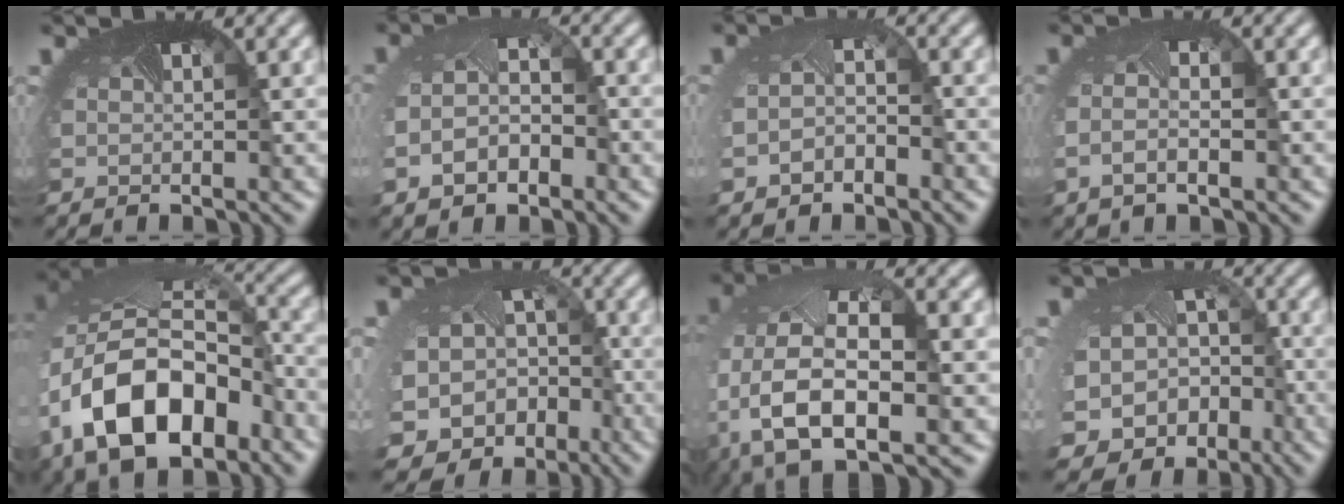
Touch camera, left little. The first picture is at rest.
{"total": 3.8, "force": [-1.3, 2.4, 2.7], "torque": [-0.070, -0.008, -0.027]}
{"total": 2.1, "force": [-1.1, 1.3, 1.3], "torque": [-0.042, -0.004, -0.025]}
{"total": 2.0, "force": [-0.8, 0.7, 1.7], "torque": [-0.056, -0.008, -0.016]}
{"total": 15.1, "force": [-5.6, 9.8, 10.0], "torque": [-0.213, -0.028, -0.092]}
{"total": 15.1, "force": [-7.9, 11.9, 5.0], "torque": [-0.116, -0.077, -0.095]}
{"total": 11.8, "force": [-3.1, 7.0, 9.0], "torque": [-0.215, -0.020, -0.043]}
{"total": 14.2, "force": [-7.5, 11.1, 4.7], "torque": [-0.106, -0.075, -0.086]}